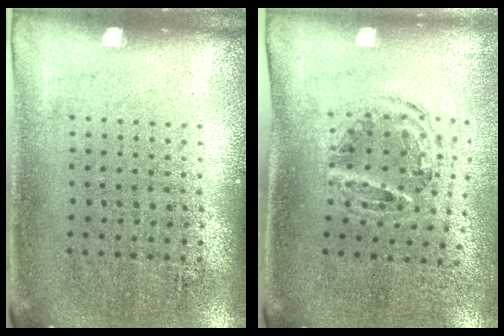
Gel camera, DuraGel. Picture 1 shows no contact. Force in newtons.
{"total": 0.9, "press": 0.9, "slide": 0.2}